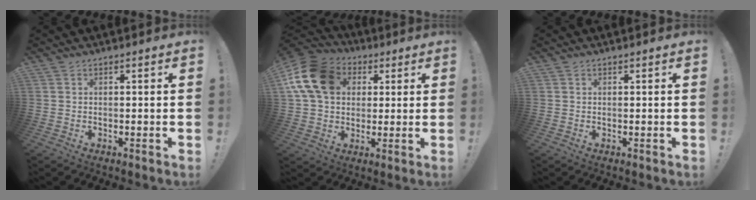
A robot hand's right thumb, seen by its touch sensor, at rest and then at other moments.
{"total": 17.3, "force": [4.9, 13.3, 9.9], "torque": [-0.169, -0.002, 0.099]}
{"total": 0.0}